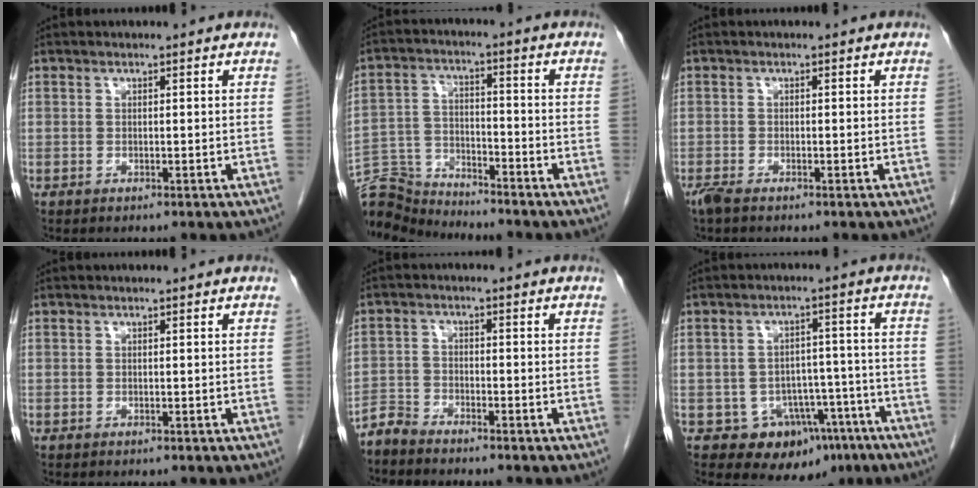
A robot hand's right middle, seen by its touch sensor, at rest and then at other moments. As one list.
[{"total": 9.9, "force": [-9.9, 0.5, 0.3], "torque": [-0.011, 0.010, -0.188]}, {"total": 1.8, "force": [-1.4, 0.3, 1.1], "torque": [-0.029, -0.008, -0.028]}, {"total": 0.0}, {"total": 2.9, "force": [-2.9, 0.3, -0.1], "torque": [0.006, -0.010, -0.060]}, {"total": 9.9, "force": [-5.6, 7.4, 3.4], "torque": [-0.022, 0.032, -0.068]}]